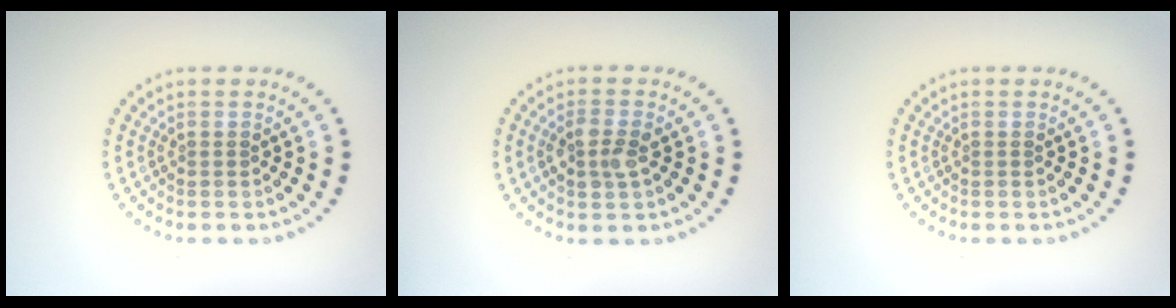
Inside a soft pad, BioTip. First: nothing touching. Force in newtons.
{"total": 2.4, "press": 2.4, "slide": 0.3}
{"total": 0.0}